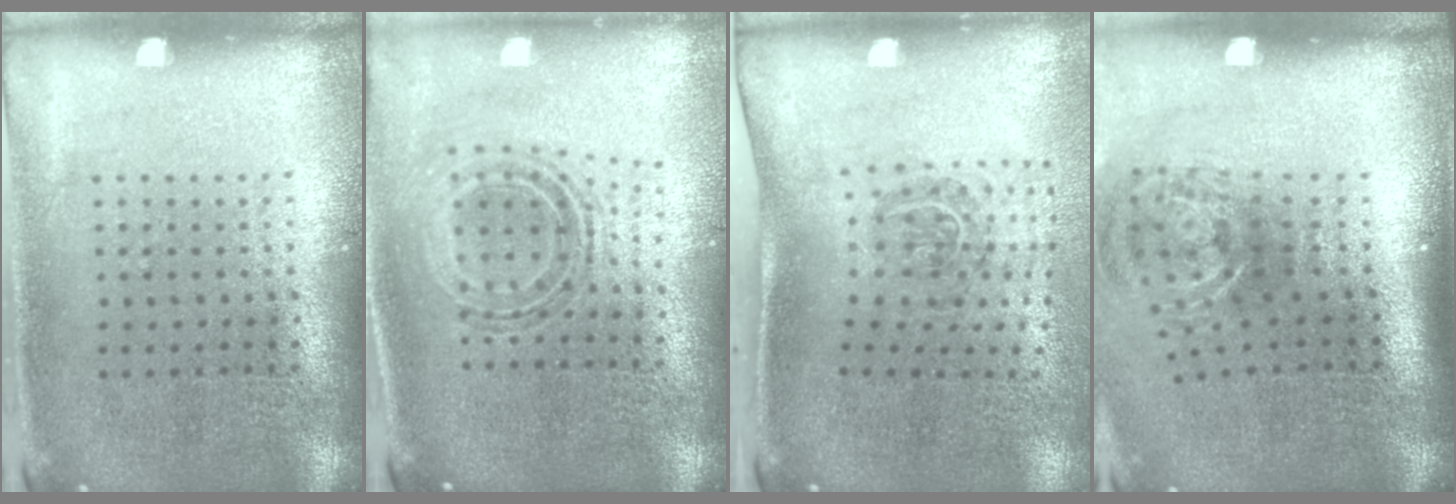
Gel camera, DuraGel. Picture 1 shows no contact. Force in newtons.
{"total": 0.7, "press": 0.7, "slide": 0.2}
{"total": 1.9, "press": 1.2, "slide": 1.5}
{"total": 1.8, "press": 1.2, "slide": 1.3}